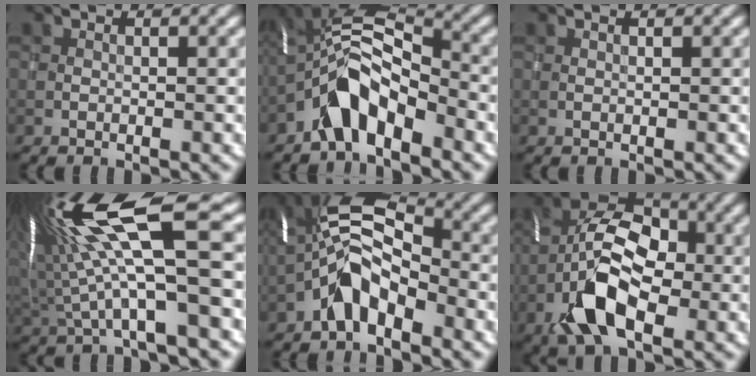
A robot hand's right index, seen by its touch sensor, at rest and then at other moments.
{"total": 6.1, "force": [-3.5, 2.6, 4.2], "torque": [-0.072, 0.011, -0.072]}
{"total": 0.0}
{"total": 14.1, "force": [2.7, 3.3, 13.5], "torque": [-0.258, 0.021, 0.053]}
{"total": 6.3, "force": [-2.7, 3.1, 4.7], "torque": [-0.096, 0.018, -0.060]}
{"total": 10.0, "force": [-3.1, 5.4, 7.8], "torque": [-0.151, 0.008, -0.071]}